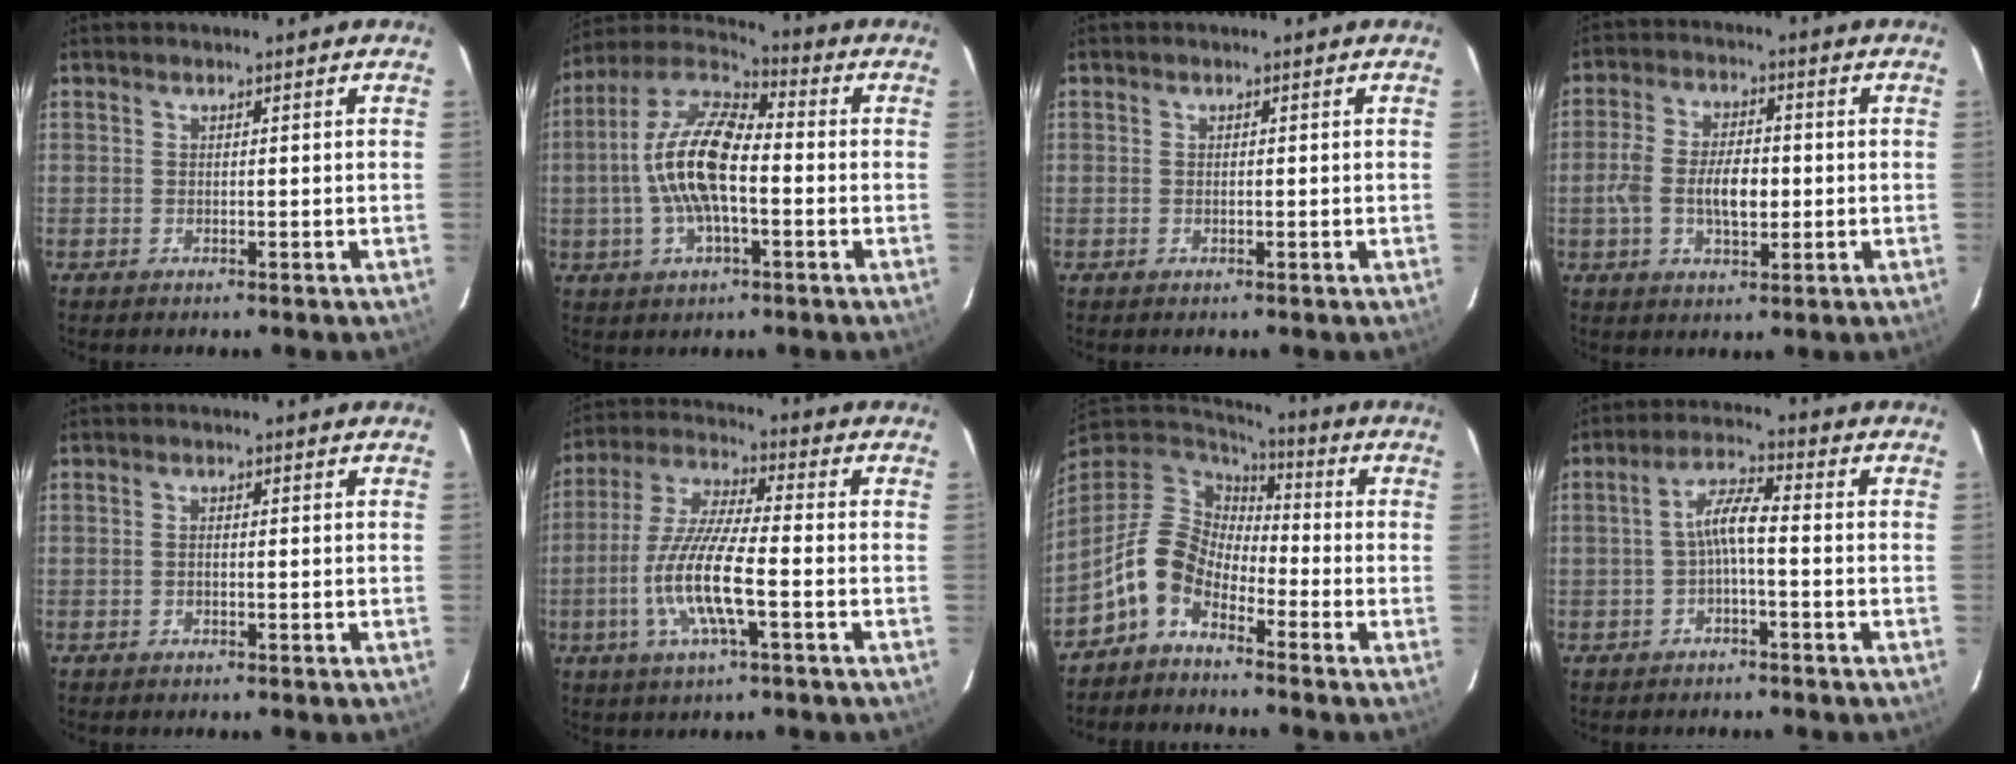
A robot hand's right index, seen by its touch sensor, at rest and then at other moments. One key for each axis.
{"total": 14.3, "fx": -1.7, "fy": 5.6, "fz": 13.0, "tx": -0.261, "ty": 0.011, "tz": -0.038}
{"total": 0.0}
{"total": 8.1, "fx": -1.2, "fy": 3.8, "fz": 7.1, "tx": -0.144, "ty": 0.006, "tz": -0.022}
{"total": 0.7, "fx": -0.2, "fy": 0.2, "fz": 0.6, "tx": -0.014, "ty": 0.002, "tz": -0.004}
{"total": 12.6, "fx": -3.7, "fy": 1.8, "fz": 11.9, "tx": -0.248, "ty": -0.006, "tz": -0.073}
{"total": 10.0, "fx": -6.0, "fy": 5.8, "fz": 5.5, "tx": -0.108, "ty": 0.020, "tz": -0.133}
{"total": 4.7, "fx": -1.4, "fy": 0.8, "fz": 4.4, "tx": -0.094, "ty": 0.014, "tz": -0.027}